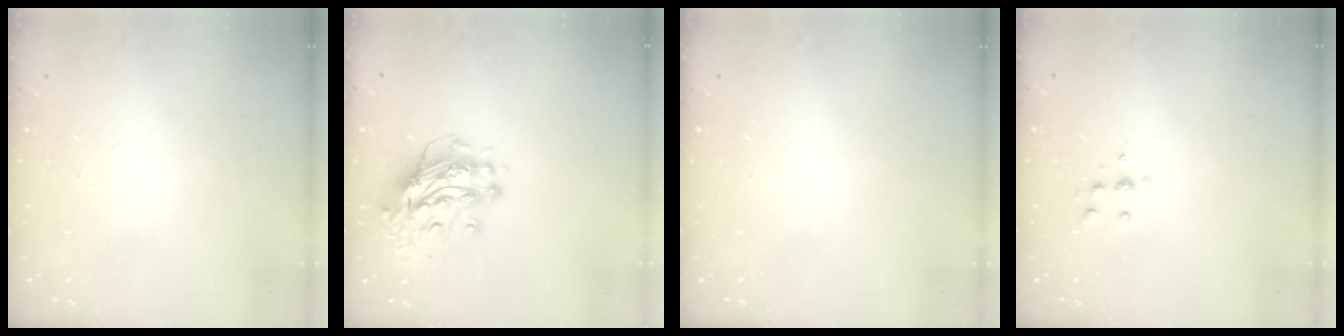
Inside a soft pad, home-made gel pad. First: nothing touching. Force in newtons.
{"total": 14.7, "press": 14.6, "slide": 1.2}
{"total": 0.0}
{"total": 3.9, "press": 3.8, "slide": 0.8}